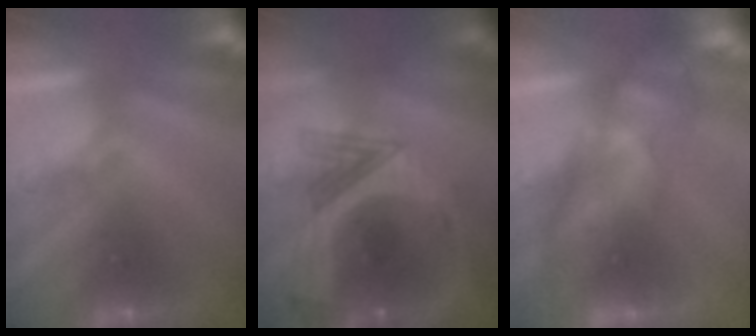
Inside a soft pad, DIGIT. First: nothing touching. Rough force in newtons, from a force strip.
{"total": 8.2}
{"total": 3.9}